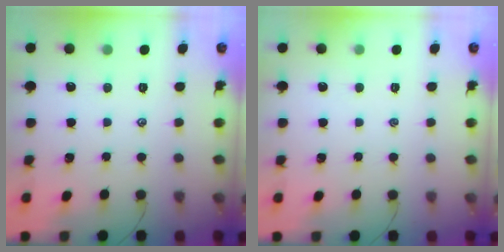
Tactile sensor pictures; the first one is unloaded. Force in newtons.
{"total": 0.0}